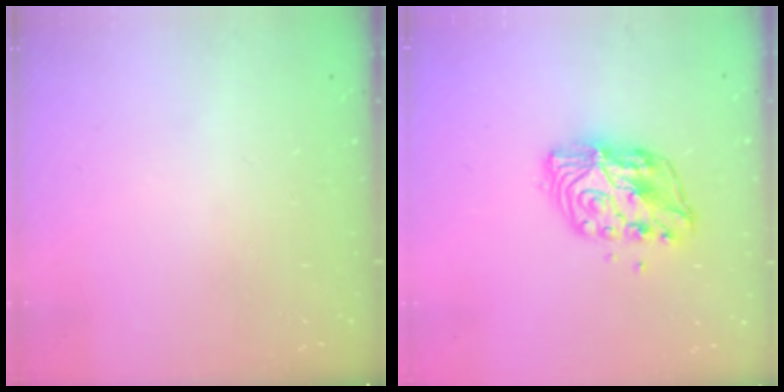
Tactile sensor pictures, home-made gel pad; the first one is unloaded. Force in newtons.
{"total": 9.8, "press": 9.8, "slide": 0.7}